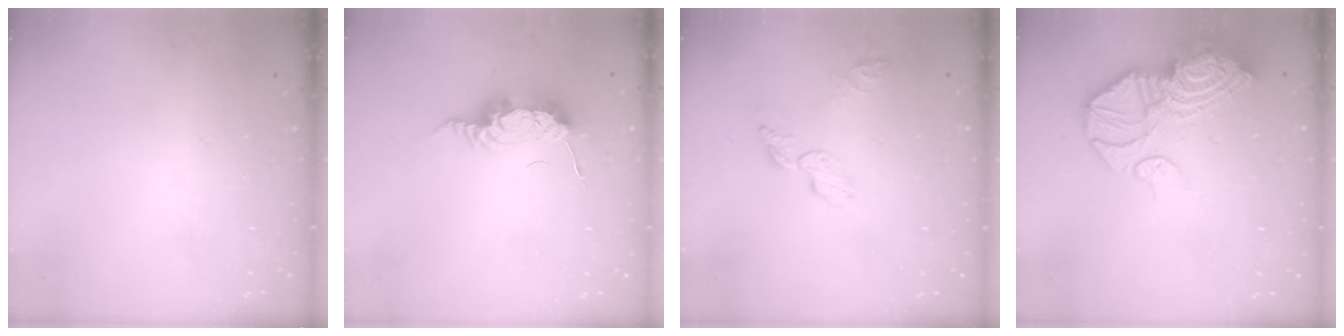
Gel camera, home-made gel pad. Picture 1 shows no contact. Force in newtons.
{"total": 10.3, "press": 9.3, "slide": 4.4}
{"total": 6.8, "press": 6.8, "slide": 0.1}
{"total": 15.8, "press": 15.7, "slide": 1.4}